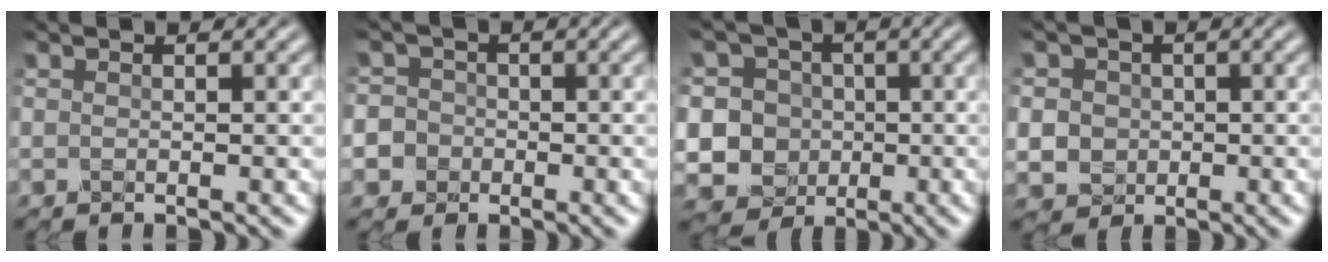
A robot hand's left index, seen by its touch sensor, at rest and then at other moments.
{"total": 5.8, "force": [-2.0, 5.3, 1.3], "torque": [-0.021, 0.002, -0.064]}
{"total": 12.1, "force": [-1.6, 11.5, 3.4], "torque": [-0.094, 0.006, -0.050]}
{"total": 5.2, "force": [0.2, 4.8, 1.8], "torque": [-0.034, 0.022, -0.007]}